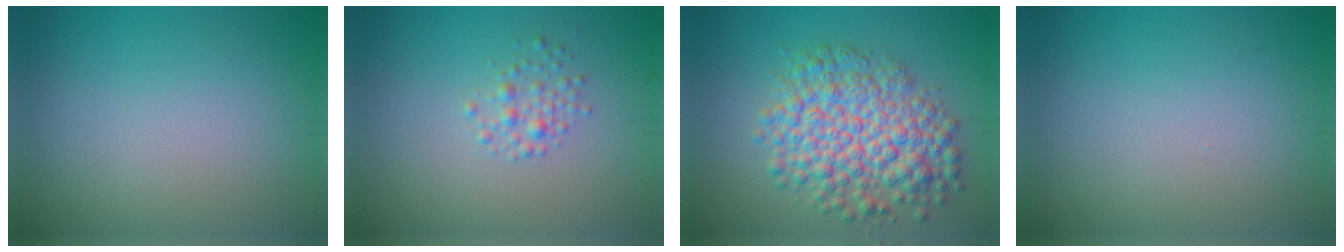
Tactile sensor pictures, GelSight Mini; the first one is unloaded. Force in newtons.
{"total": 1.6, "press": 1.6, "slide": 0.1}
{"total": 8.0, "press": 8.0, "slide": 0.2}
{"total": 0.0}